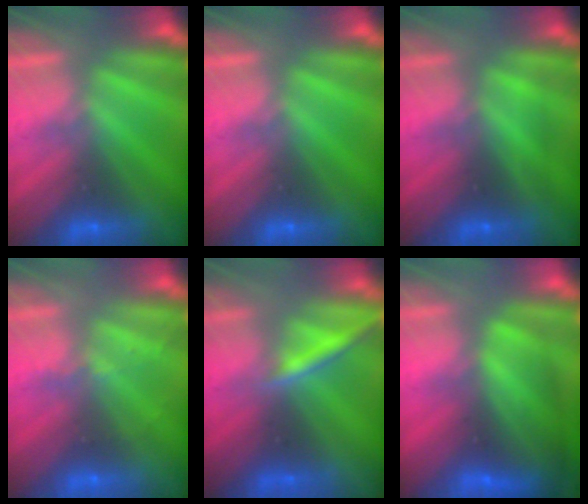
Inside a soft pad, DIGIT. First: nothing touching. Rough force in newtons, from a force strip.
{"total": 0.0}
{"total": 1.8}
{"total": 1.9}
{"total": 2.2}
{"total": 9.1}